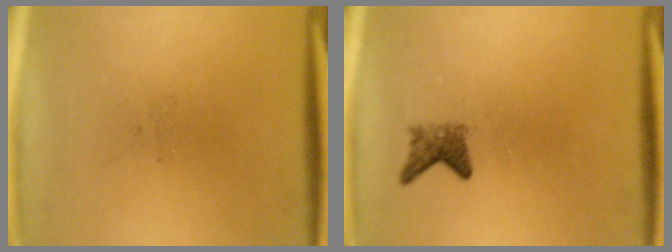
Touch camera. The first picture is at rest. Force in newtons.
{"total": 2.1}